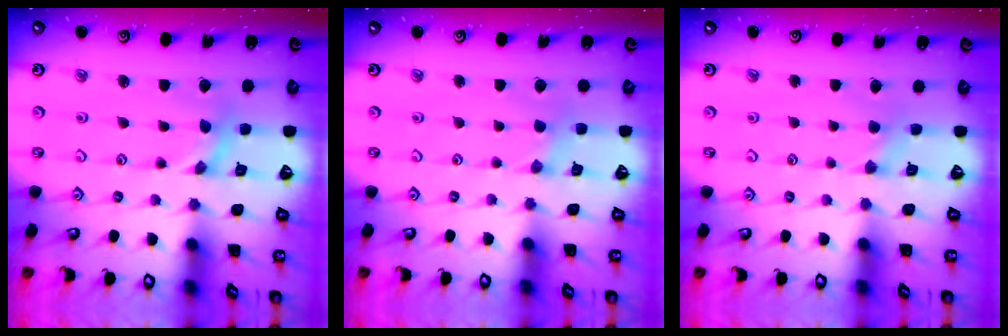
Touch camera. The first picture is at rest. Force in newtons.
{"total": 0.8, "press": 0.8, "slide": 0.2}
{"total": 1.6, "press": 1.6, "slide": 0.4}